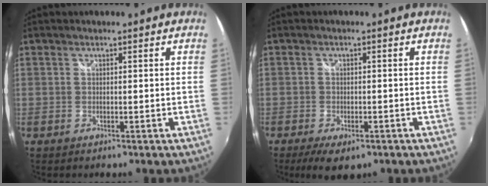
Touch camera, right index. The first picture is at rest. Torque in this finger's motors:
{"motor_torque": [0.48, -0.46, 0.16, 0.01]}